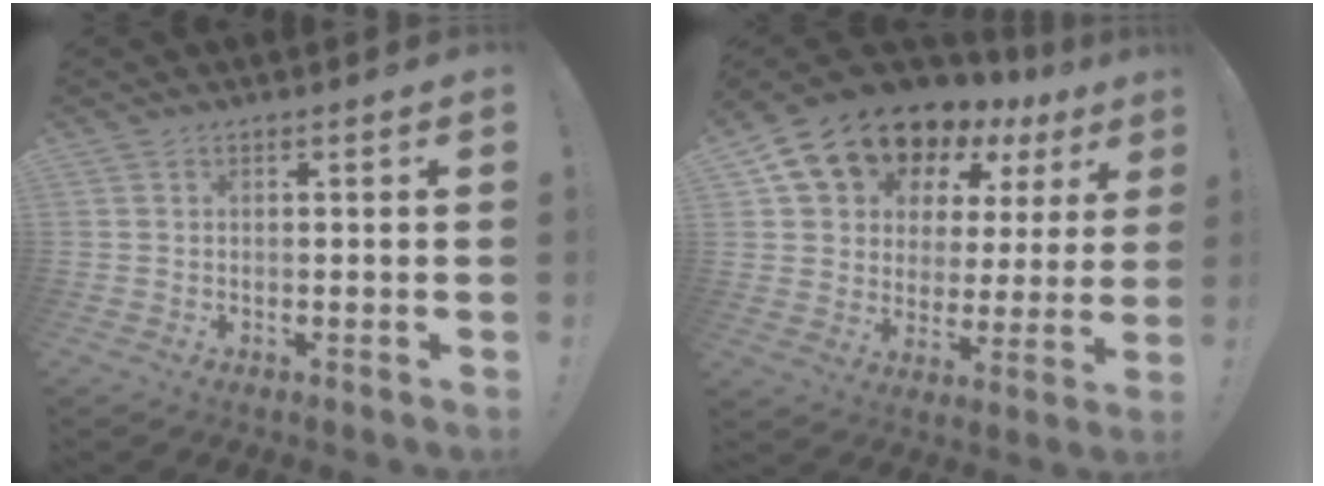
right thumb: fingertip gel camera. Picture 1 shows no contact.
{"total": 15.8, "force": [11.8, 8.8, 5.6], "torque": [-0.099, -0.090, 0.227]}